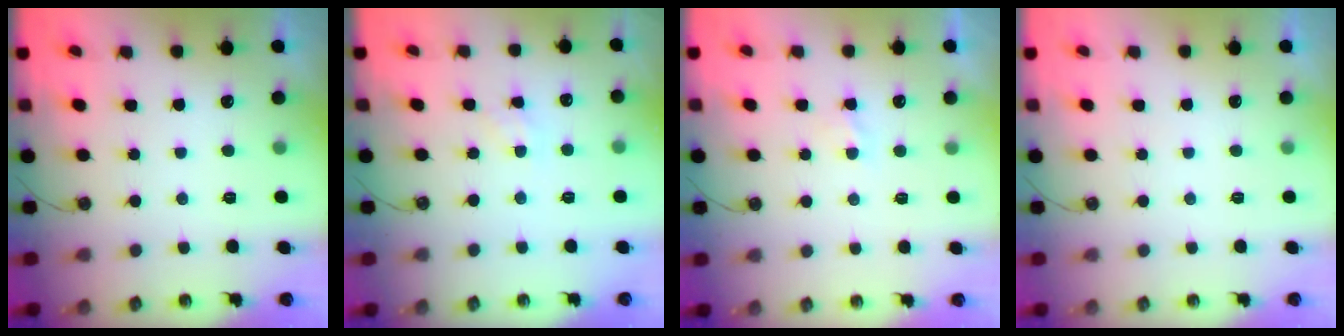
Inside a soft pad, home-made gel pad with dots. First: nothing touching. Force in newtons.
{"total": 1.9, "press": 1.9, "slide": 0.2}
{"total": 2.3, "press": 2.3, "slide": 0.4}
{"total": 0.0}